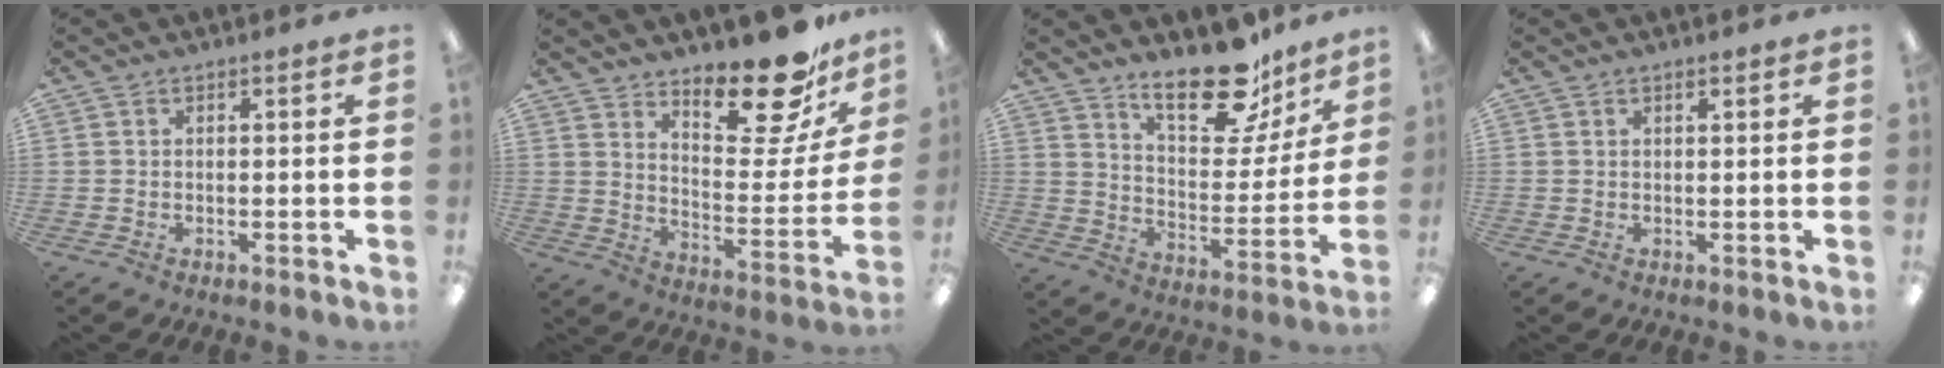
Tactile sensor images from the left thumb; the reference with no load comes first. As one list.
[{"total": 19.4, "force": [15.3, 6.4, 10.0], "torque": [-0.130, -0.116, 0.254]}, {"total": 19.0, "force": [14.3, 7.6, 9.8], "torque": [-0.139, -0.094, 0.243]}, {"total": 1.1, "force": [0.8, 0.2, 0.7], "torque": [-0.015, 0.000, 0.014]}]